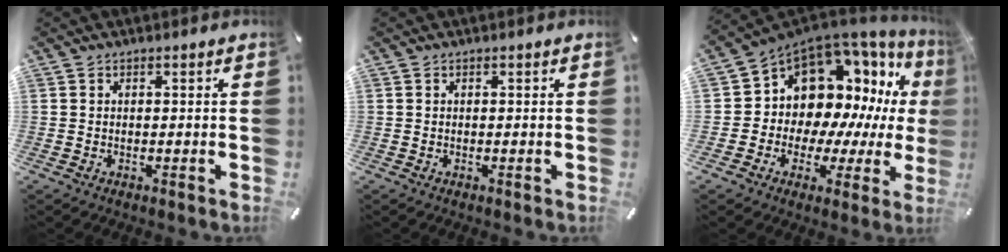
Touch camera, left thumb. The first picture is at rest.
{"total": 0.0}
{"total": 14.0, "force": [6.5, 10.8, 6.2], "torque": [-0.096, -0.076, 0.133]}